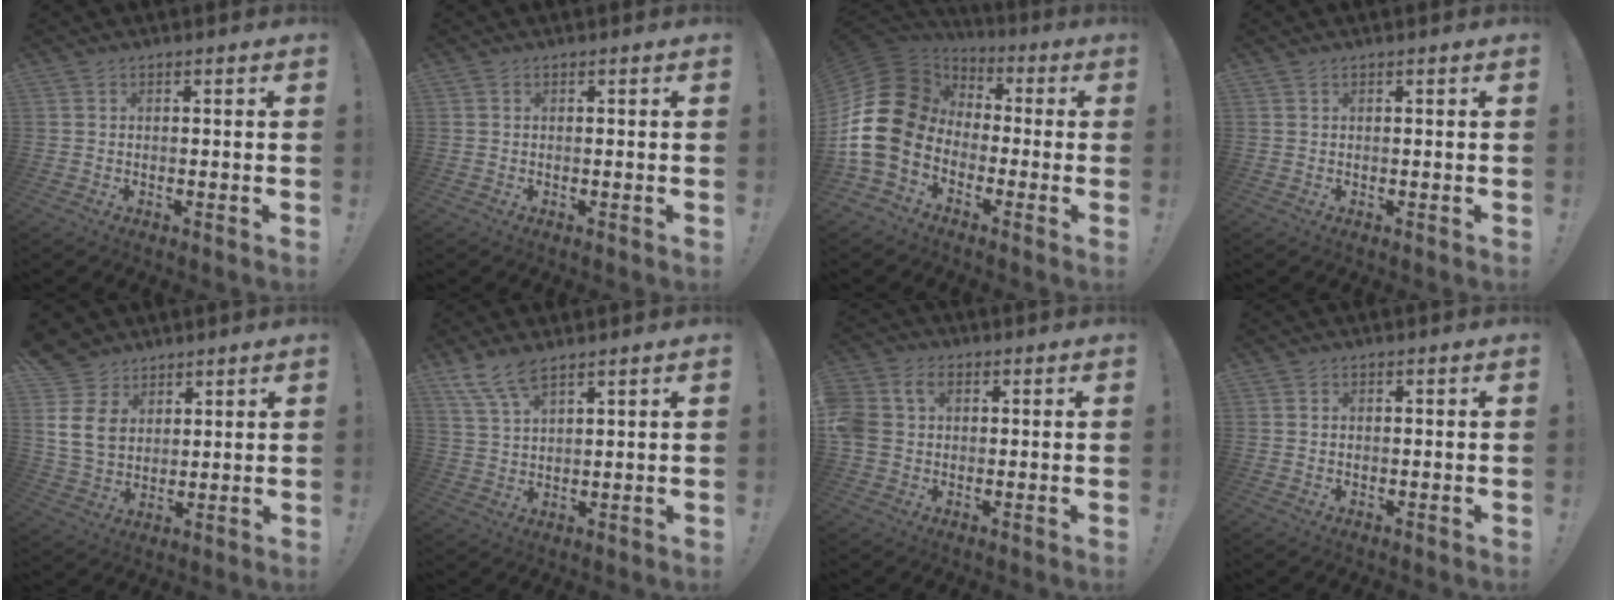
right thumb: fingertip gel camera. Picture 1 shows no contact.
{"total": 0.0}
{"total": 17.4, "force": [-1.5, 13.8, 10.5], "torque": [-0.212, 0.011, -0.010]}
{"total": 0.0}
{"total": 12.4, "force": [5.1, 9.8, 5.7], "torque": [-0.111, -0.028, 0.106]}
{"total": 7.4, "force": [5.9, 2.2, 3.9], "torque": [-0.073, -0.028, 0.110]}
{"total": 7.9, "force": [1.6, 6.1, 4.9], "torque": [-0.099, 0.005, 0.033]}
{"total": 0.6, "force": [0.2, 0.5, 0.2], "torque": [-0.007, 0.003, 0.005]}